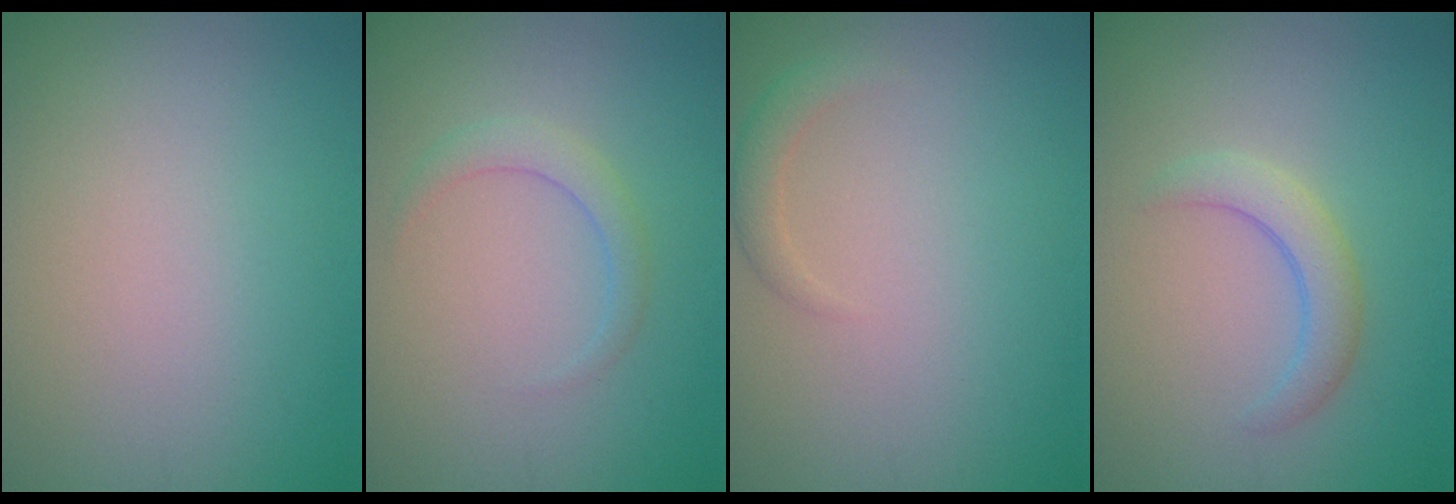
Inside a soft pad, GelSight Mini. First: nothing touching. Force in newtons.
{"total": 1.8, "press": 1.8, "slide": 0.1}
{"total": 1.5, "press": 1.5, "slide": 0.2}
{"total": 2.6, "press": 2.6, "slide": 0.2}